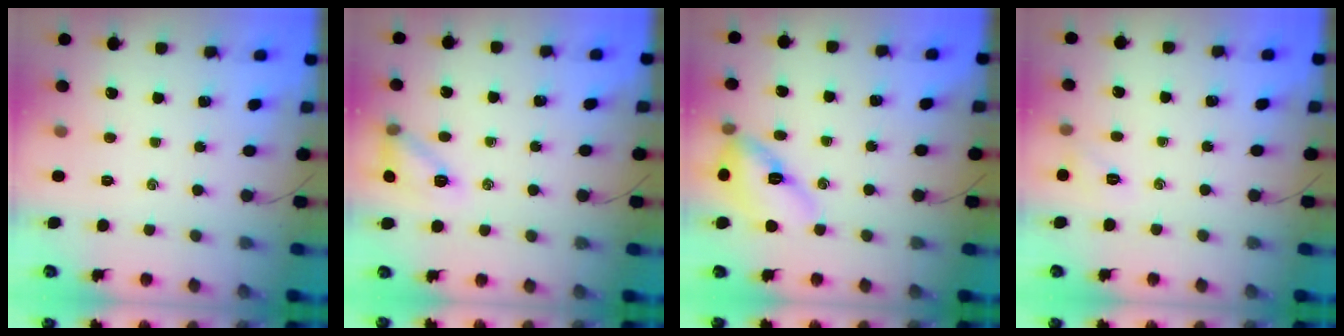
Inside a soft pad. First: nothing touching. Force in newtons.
{"total": 10.9, "press": 10.9, "slide": 0.8}
{"total": 13.0, "press": 12.9, "slide": 1.6}
{"total": 5.4, "press": 5.2, "slide": 1.6}